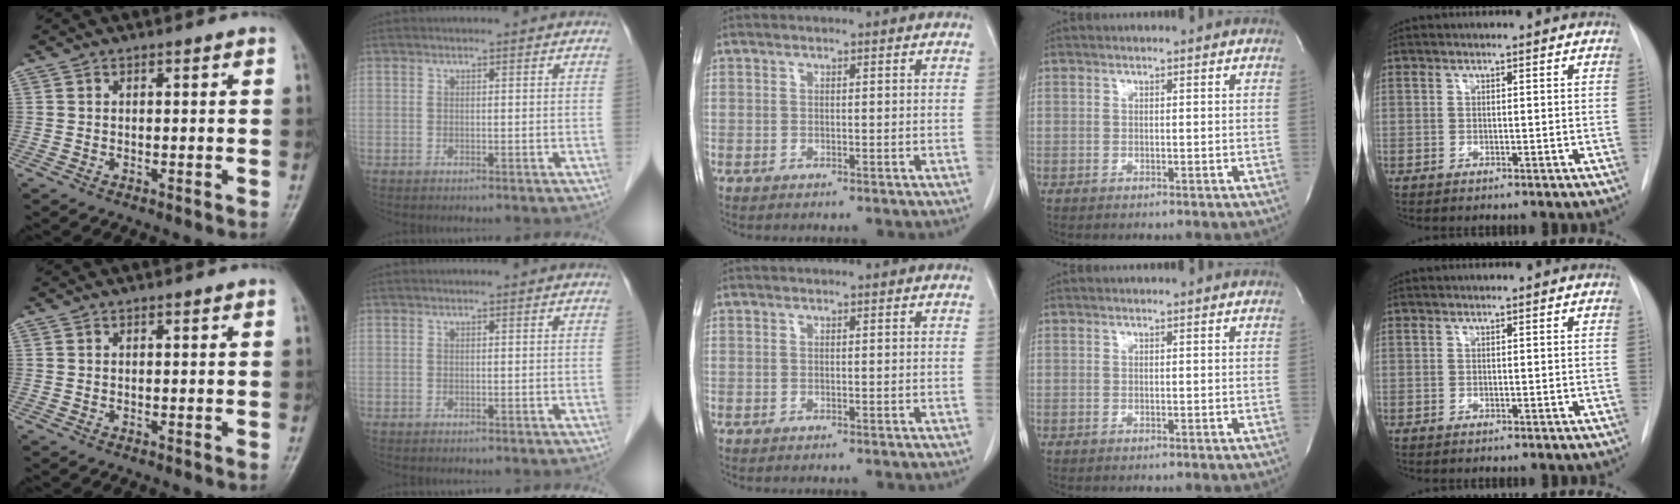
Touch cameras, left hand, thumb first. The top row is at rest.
{}